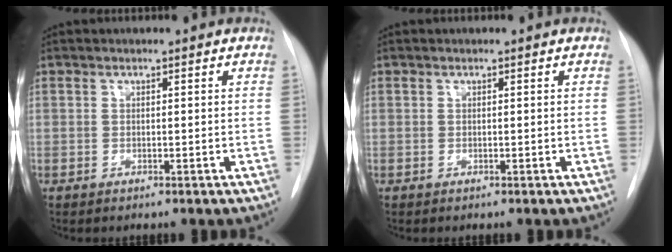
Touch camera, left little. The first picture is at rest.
{"total": 0.0}